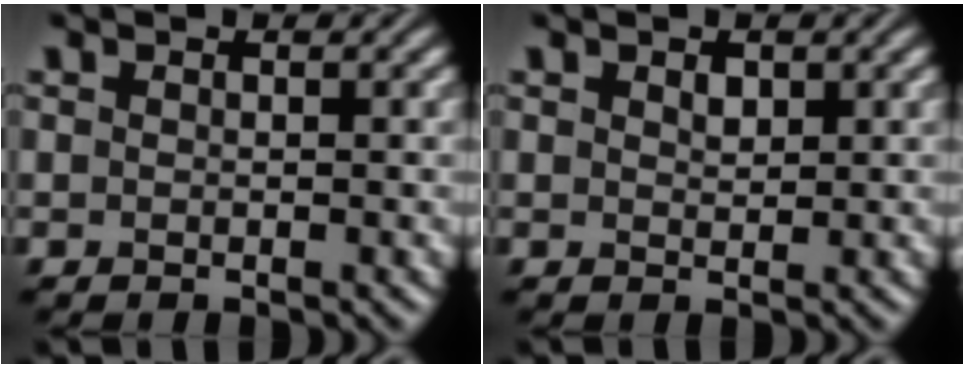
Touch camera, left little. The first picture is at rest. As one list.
[{"total": 1.0, "force": [0.6, 0.6, 0.6], "torque": [-0.011, -0.001, 0.011]}]